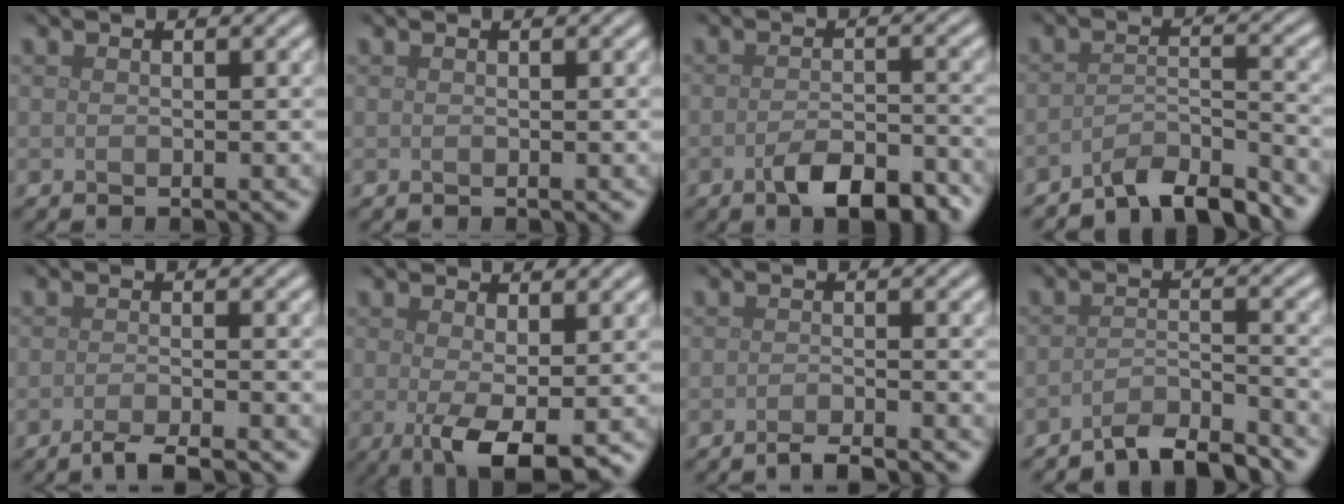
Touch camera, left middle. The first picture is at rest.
{"total": 0.0}
{"total": 4.9, "force": [-2.9, 1.8, 3.6], "torque": [-0.066, -0.004, -0.044]}
{"total": 4.9, "force": [-4.3, 0.9, 2.2], "torque": [-0.041, -0.002, -0.078]}
{"total": 3.0, "force": [-2.2, 0.4, 1.9], "torque": [-0.025, -0.003, -0.049]}
{"total": 3.9, "force": [-0.5, 0.9, 3.7], "torque": [-0.070, -0.014, -0.008]}
{"total": 2.2, "force": [-1.8, 0.3, 1.2], "torque": [-0.014, -0.003, -0.038]}
{"total": 4.5, "force": [-4.0, 0.7, 1.8], "torque": [-0.034, 0.000, -0.074]}